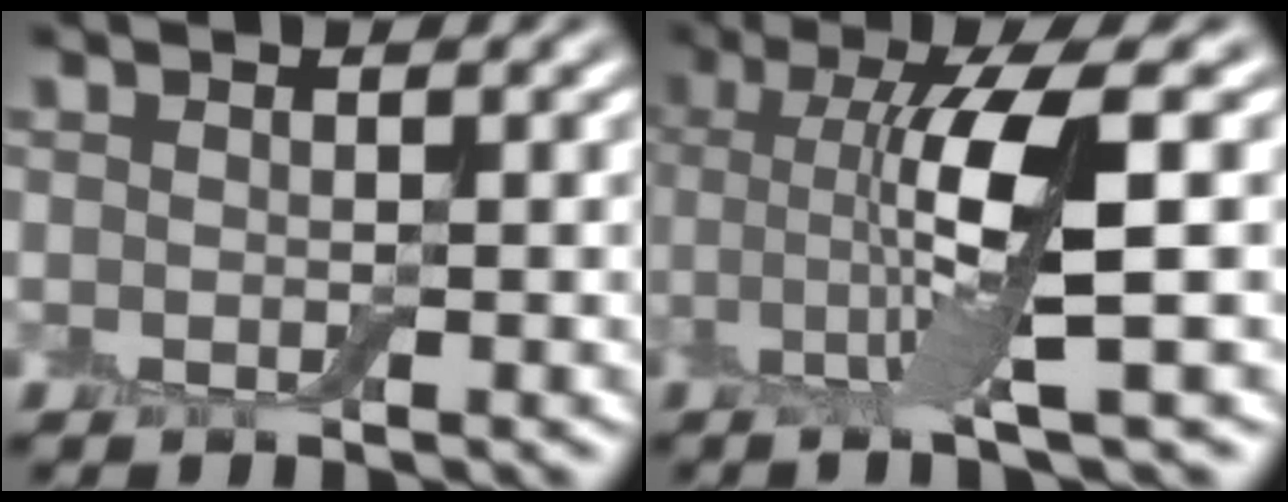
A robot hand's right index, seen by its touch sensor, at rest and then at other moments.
{"total": 7.3, "force": [0.7, 1.3, 7.1], "torque": [-0.119, 0.003, 0.012]}